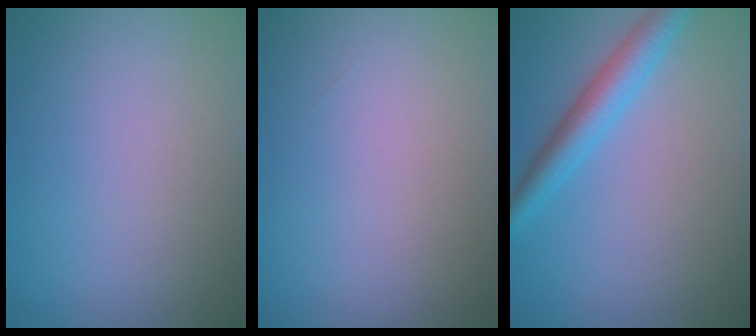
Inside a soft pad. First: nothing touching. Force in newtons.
{"total": 0.0}
{"total": 3.6, "press": 3.6, "slide": 0.2}